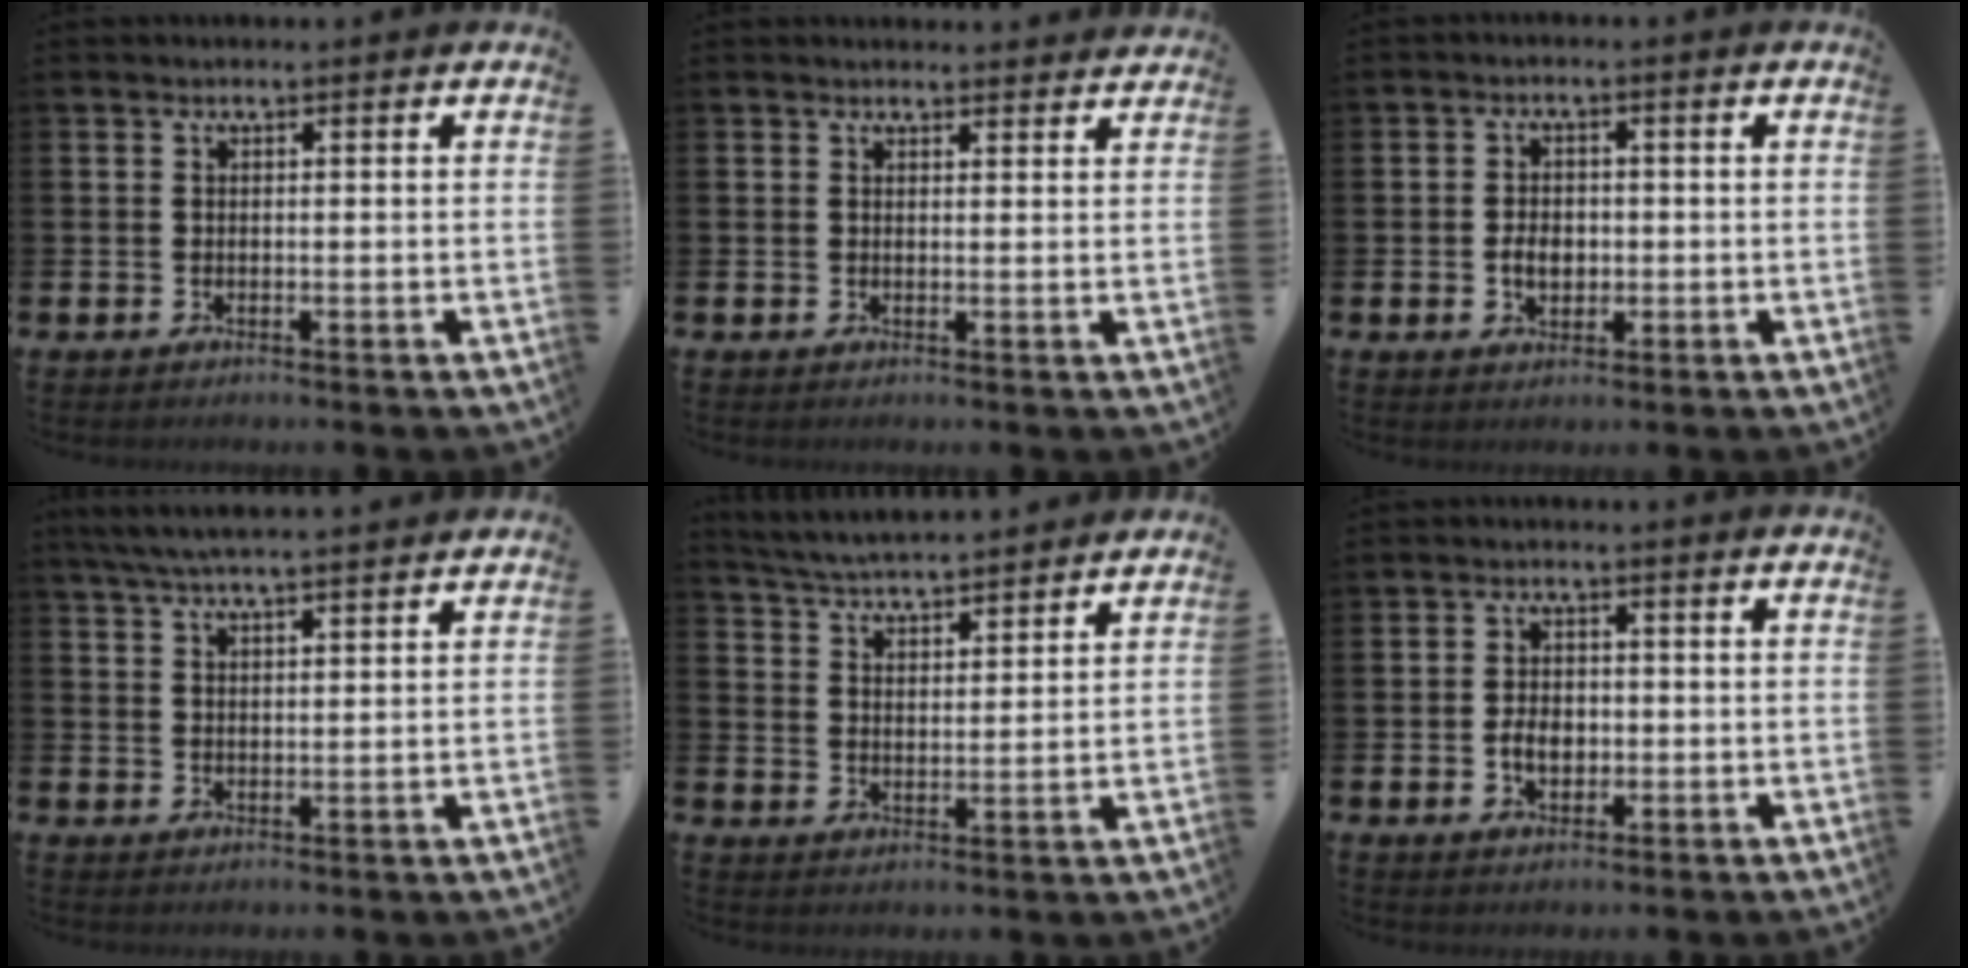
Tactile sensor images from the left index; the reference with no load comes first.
{"total": 1.6, "force": [1.6, 0.3, 0.0], "torque": [0.011, -0.008, 0.026]}
{"total": 3.2, "force": [-0.4, 2.3, 2.2], "torque": [-0.022, -0.003, -0.015]}
{"total": 5.4, "force": [5.0, 0.2, 2.1], "torque": [-0.052, -0.013, 0.092]}
{"total": 5.0, "force": [5.0, 0.1, 0.4], "torque": [-0.026, -0.036, 0.087]}
{"total": 3.3, "force": [-0.6, 2.3, 2.2], "torque": [-0.022, -0.003, -0.018]}